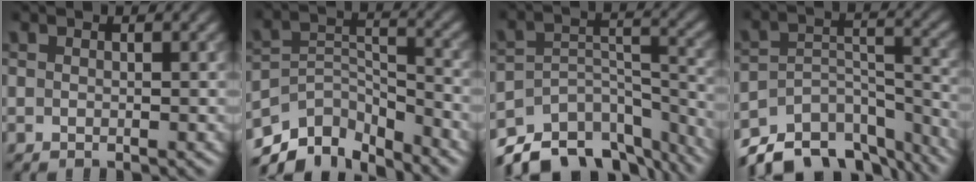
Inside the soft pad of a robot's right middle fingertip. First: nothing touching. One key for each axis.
{"total": 7.8, "fx": -6.3, "fy": 3.3, "fz": 3.0, "tx": -0.046, "ty": -0.011, "tz": -0.118}
{"total": 11.9, "fx": -10.1, "fy": 5.0, "fz": 3.7, "tx": -0.060, "ty": -0.002, "tz": -0.142}
{"total": 10.9, "fx": -9.5, "fy": 4.2, "fz": 3.6, "tx": -0.059, "ty": -0.003, "tz": -0.136}